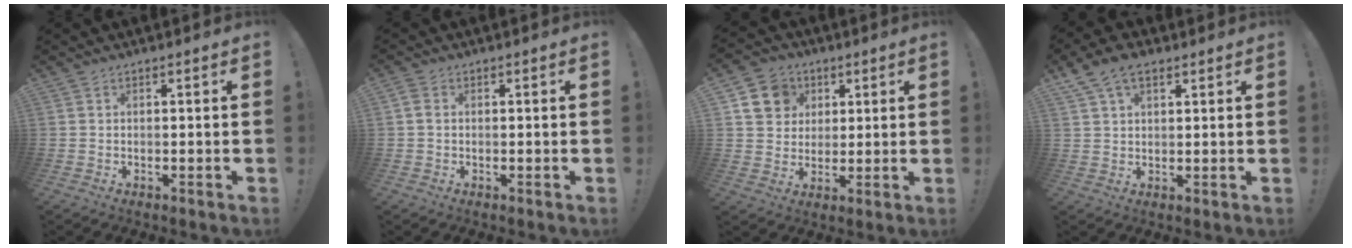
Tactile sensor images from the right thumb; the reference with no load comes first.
{"total": 2.3, "force": [0.5, 1.8, 1.5], "torque": [-0.029, 0.006, 0.010]}
{"total": 11.1, "force": [4.6, 9.4, 3.6], "torque": [-0.052, -0.018, 0.096]}
{"total": 7.3, "force": [4.1, 4.2, 4.3], "torque": [-0.077, -0.006, 0.080]}